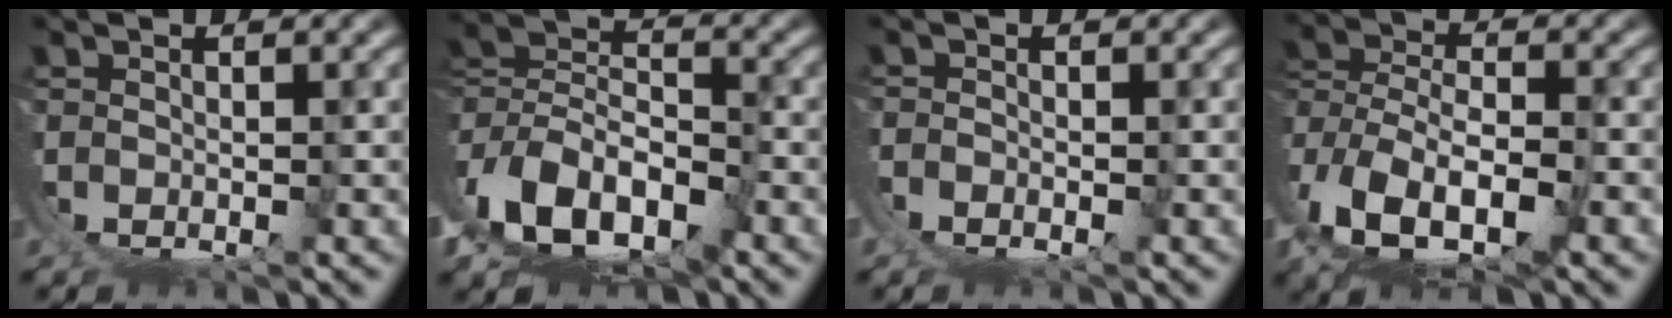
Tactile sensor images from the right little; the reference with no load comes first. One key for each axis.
{"total": 11.5, "fx": -0.1, "fy": 8.6, "fz": 7.7, "tx": -0.186, "ty": -0.040, "tz": 0.008}
{"total": 2.1, "fx": -0.2, "fy": 1.7, "fz": 1.2, "tx": -0.036, "ty": -0.006, "tz": -0.004}
{"total": 8.9, "fx": 0.8, "fy": 5.3, "fz": 7.1, "tx": -0.172, "ty": -0.038, "tz": 0.034}